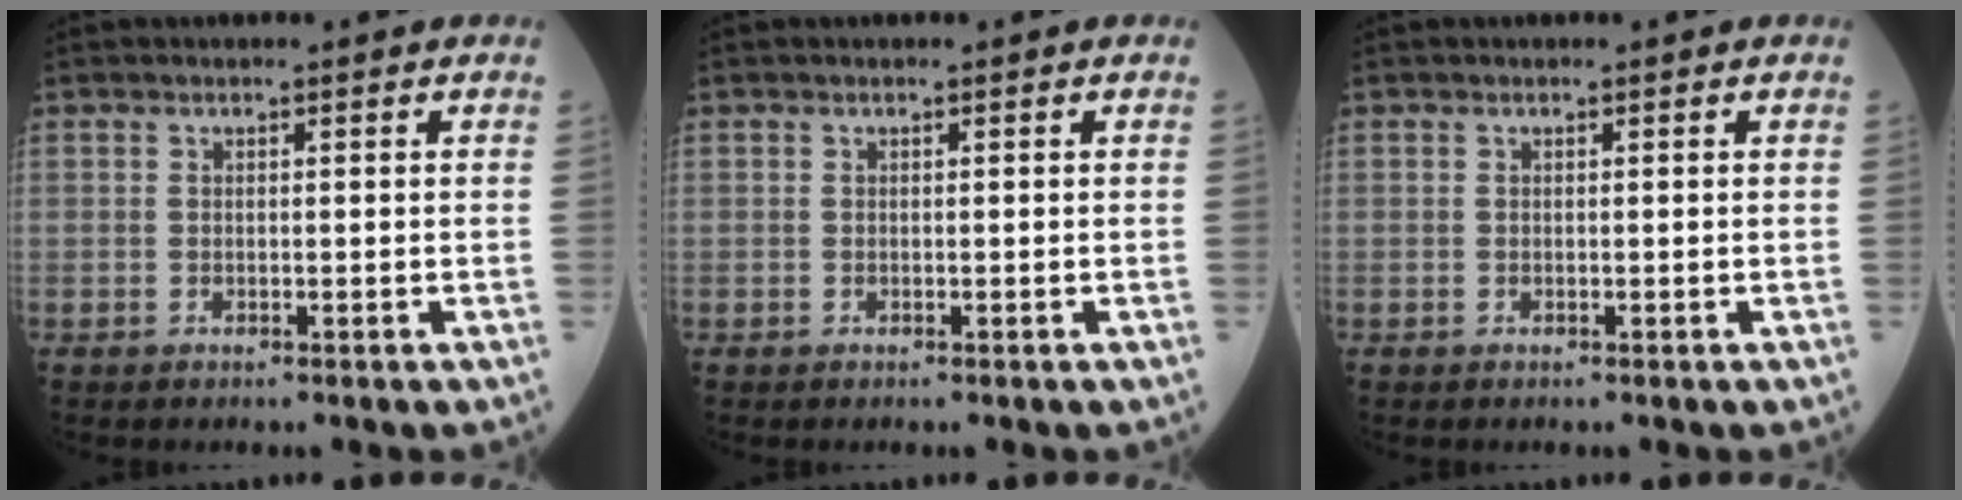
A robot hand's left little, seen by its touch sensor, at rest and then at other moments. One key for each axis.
{"total": 0.0}
{"total": 0.0}